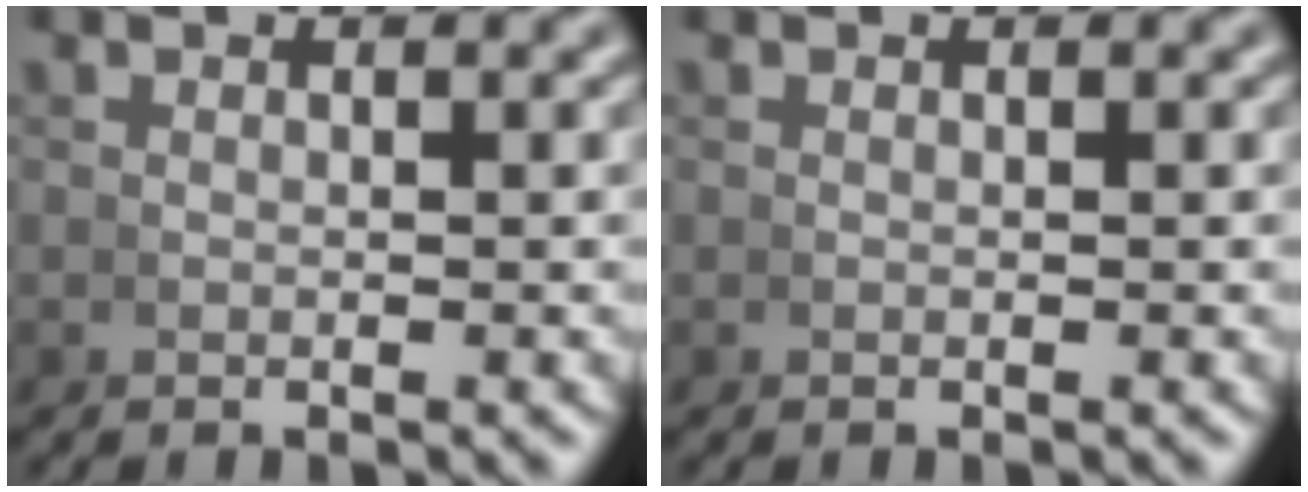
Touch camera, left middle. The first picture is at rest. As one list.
[{"total": 0.0}]